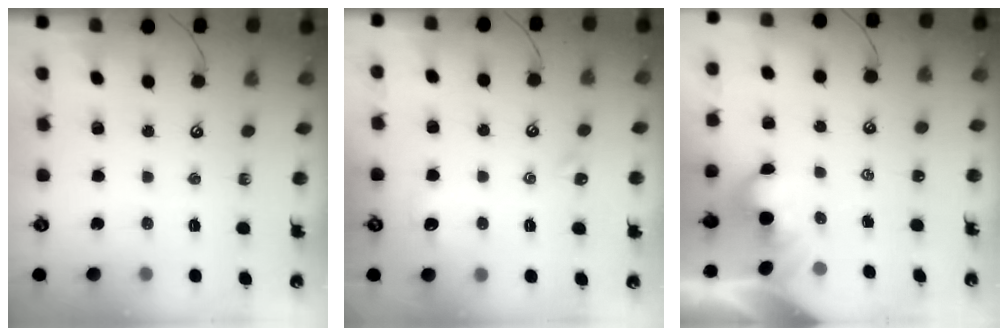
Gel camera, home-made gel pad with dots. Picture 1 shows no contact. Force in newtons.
{"total": 2.5, "press": 2.4, "slide": 0.6}
{"total": 1.9, "press": 1.9, "slide": 0.2}